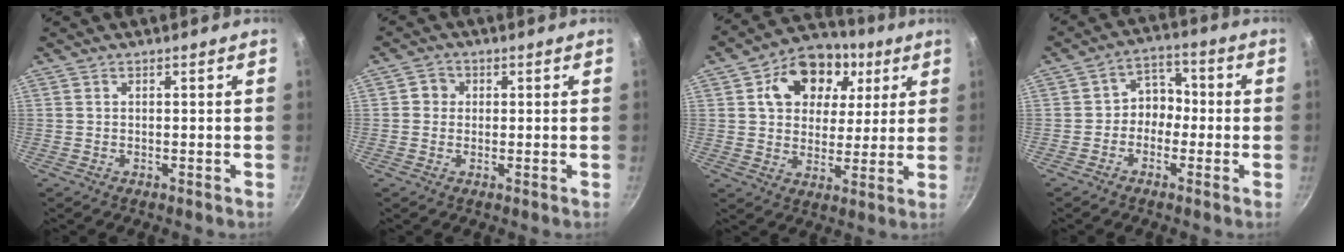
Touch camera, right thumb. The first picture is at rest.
{"total": 2.7, "force": [0.2, 2.6, 0.7], "torque": [0.007, 0.003, -0.004]}
{"total": 16.1, "force": [5.9, 12.1, 8.9], "torque": [-0.122, 0.001, 0.084]}
{"total": 5.9, "force": [-1.2, 4.9, 3.0], "torque": [0.003, 0.028, -0.034]}